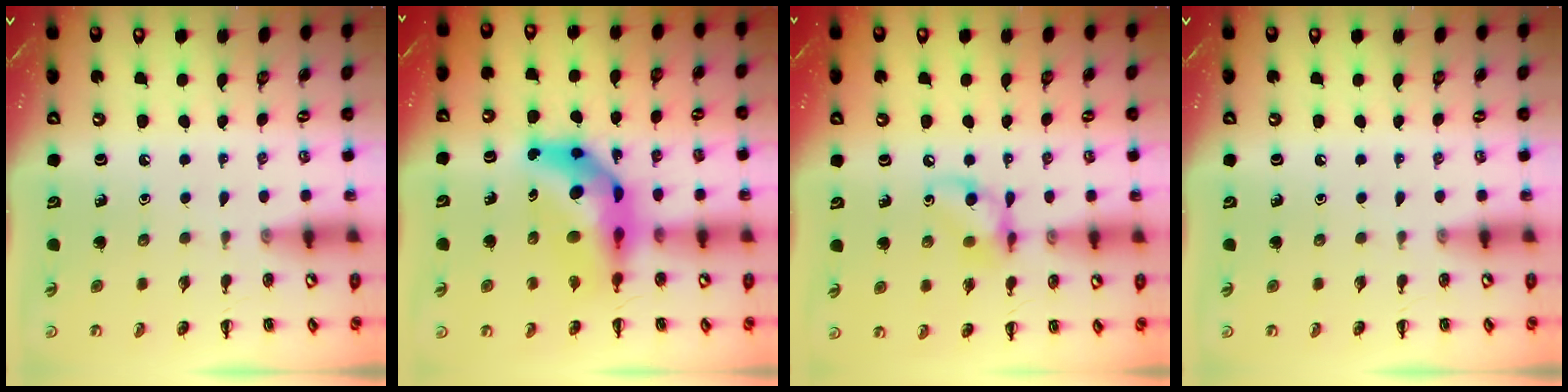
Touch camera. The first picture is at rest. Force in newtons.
{"total": 11.8, "press": 11.2, "slide": 3.7}
{"total": 9.3, "press": 9.3, "slide": 1.2}
{"total": 0.0}